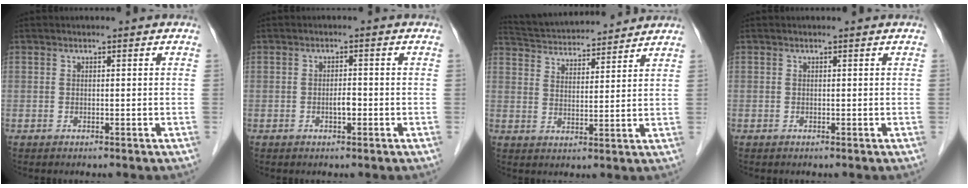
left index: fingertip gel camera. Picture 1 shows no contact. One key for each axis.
{"total": 1.6, "fx": -0.6, "fy": 0.6, "fz": 1.3, "tx": -0.024, "ty": 0.002, "tz": -0.009}
{"total": 14.6, "fx": 13.8, "fy": 2.1, "fz": 4.3, "tx": -0.079, "ty": 0.032, "tz": 0.218}
{"total": 0.0}